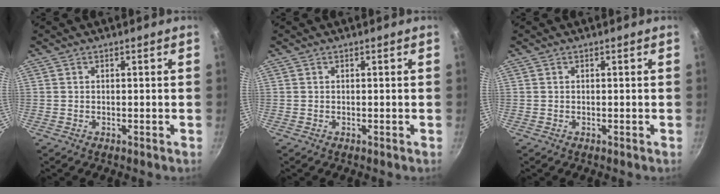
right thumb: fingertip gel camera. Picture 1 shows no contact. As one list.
[{"total": 0.0}, {"total": 0.0}]